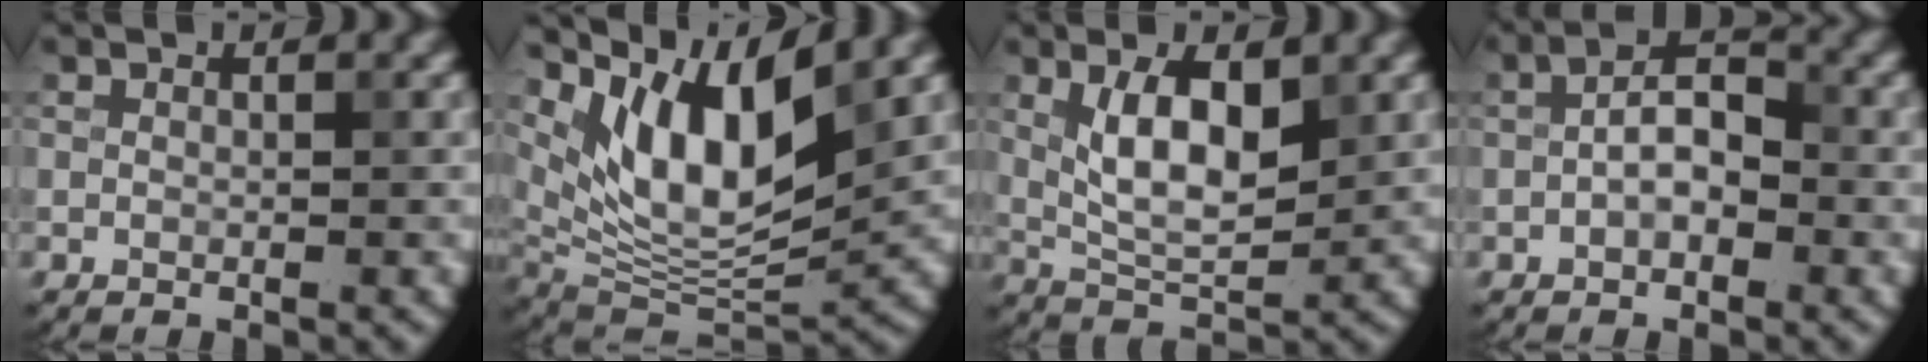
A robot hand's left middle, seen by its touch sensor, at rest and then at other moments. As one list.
[{"total": 10.2, "force": [5.6, 3.4, 7.8], "torque": [-0.135, -0.012, 0.109]}, {"total": 5.9, "force": [1.6, 2.4, 5.1], "torque": [-0.097, -0.002, 0.031]}, {"total": 3.4, "force": [-0.8, 1.7, 2.8], "torque": [-0.048, 0.011, -0.021]}]